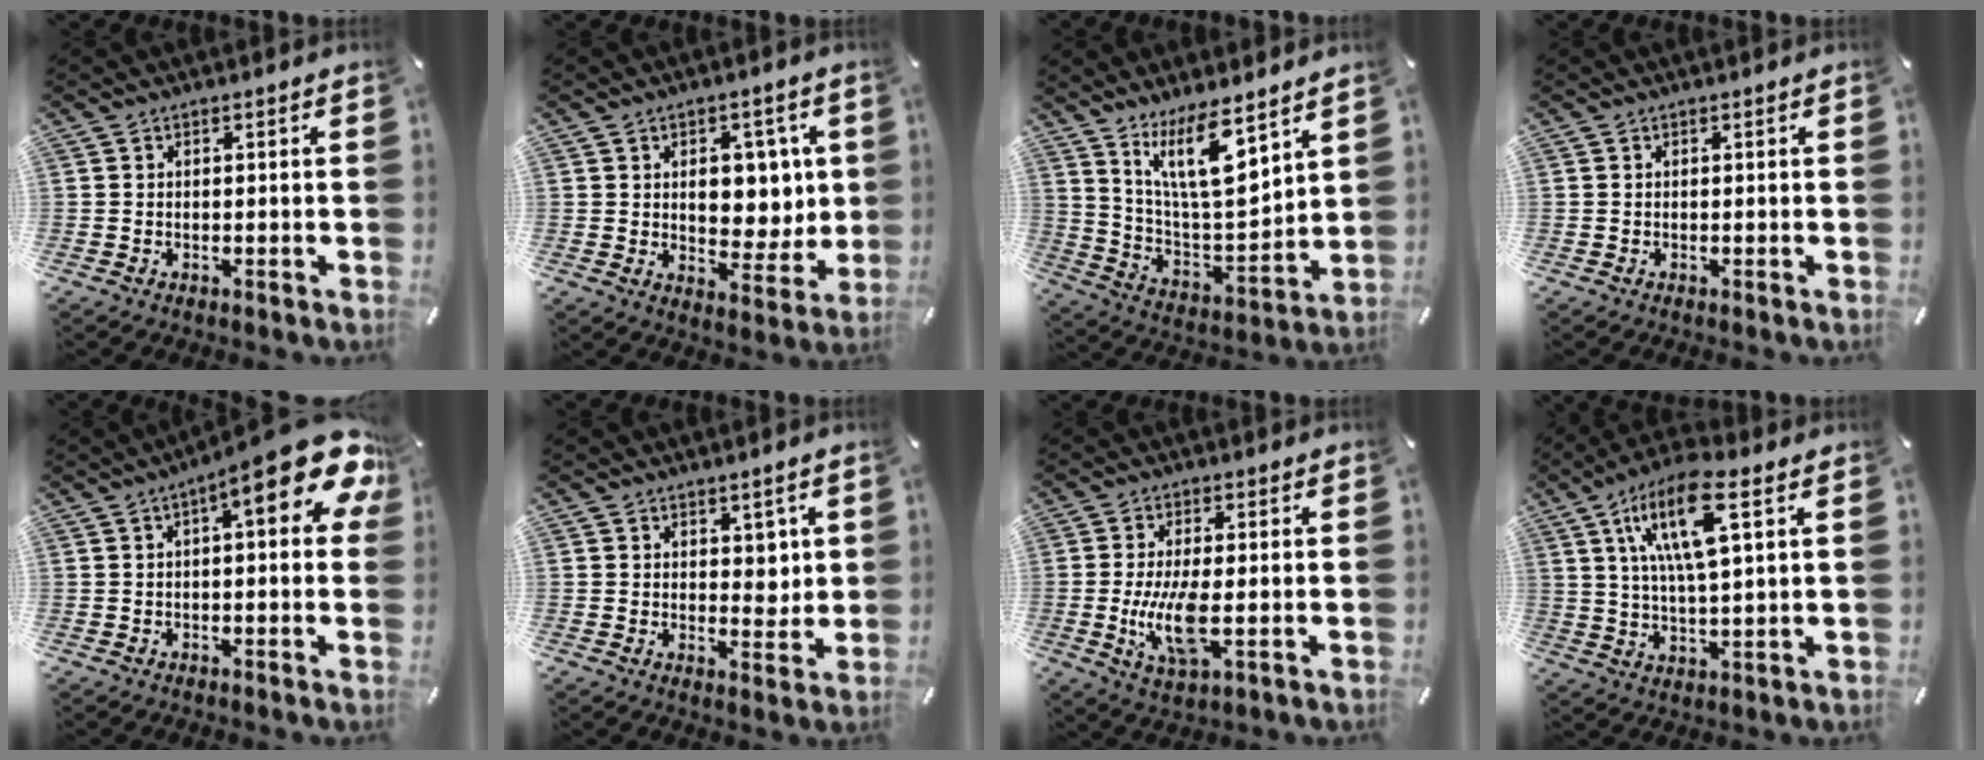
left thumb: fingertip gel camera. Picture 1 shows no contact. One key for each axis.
{"total": 8.4, "fx": 2.0, "fy": 6.4, "fz": 5.1, "tx": -0.056, "ty": -0.011, "tz": 0.030}
{"total": 15.4, "fx": 10.4, "fy": 4.5, "fz": 10.5, "tx": -0.203, "ty": -0.061, "tz": 0.178}
{"total": 0.0}
{"total": 14.9, "fx": 6.4, "fy": 4.3, "fz": 12.7, "tx": -0.171, "ty": -0.047, "tz": 0.099}
{"total": 4.6, "fx": 2.1, "fy": 3.4, "fz": 2.4, "tx": -0.013, "ty": -0.013, "tz": 0.030}
{"total": 9.8, "fx": -1.1, "fy": 3.4, "fz": 9.1, "tx": -0.199, "ty": -0.022, "tz": -0.019}
{"total": 14.6, "fx": 6.2, "fy": 4.2, "fz": 12.6, "tx": -0.253, "ty": 0.001, "tz": 0.102}